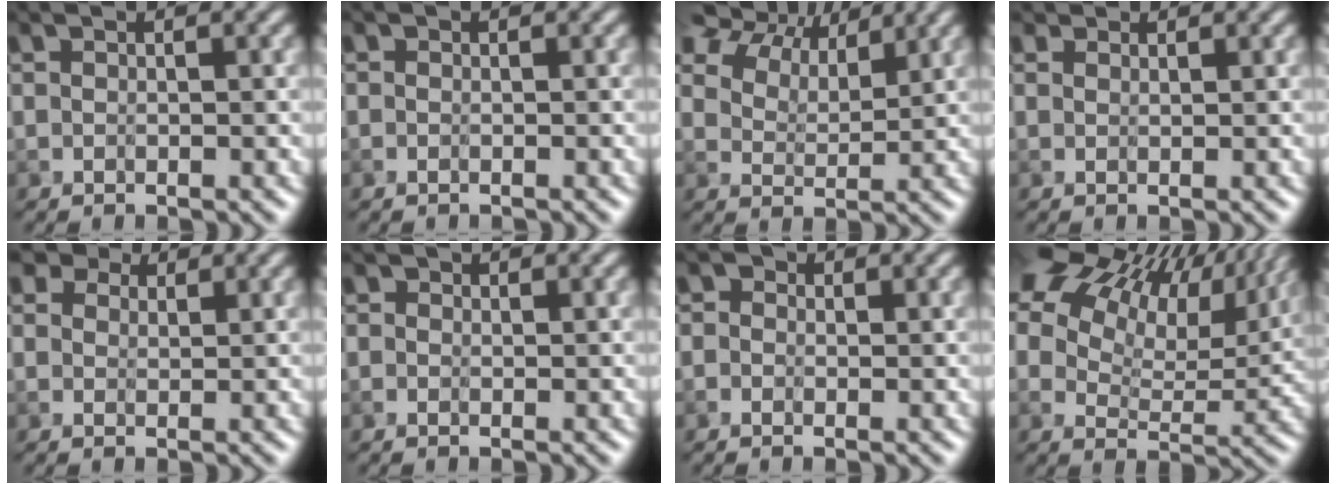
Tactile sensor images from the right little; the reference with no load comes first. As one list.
[{"total": 0.5, "force": [-0.4, 0.3, 0.0], "torque": [0.002, -0.004, -0.009]}, {"total": 10.2, "force": [7.9, 4.5, 4.7], "torque": [-0.111, 0.016, 0.133]}, {"total": 1.1, "force": [1.0, 0.4, 0.1], "torque": [-0.003, -0.004, 0.008]}, {"total": 4.9, "force": [3.3, 2.9, 2.0], "torque": [-0.045, 0.012, 0.039]}, {"total": 0.9, "force": [0.4, 0.7, 0.4], "torque": [-0.003, -0.002, -0.005]}, {"total": 2.2, "force": [0.8, 1.7, 1.1], "torque": [-0.005, 0.008, -0.018]}, {"total": 19.2, "force": [10.2, 10.5, 12.5], "torque": [-0.230, 0.067, 0.160]}]